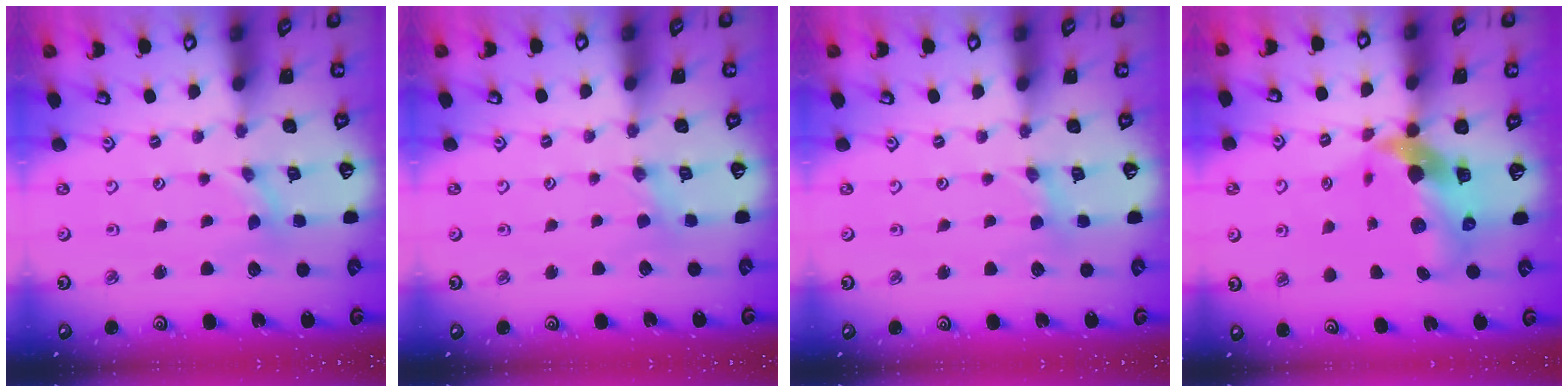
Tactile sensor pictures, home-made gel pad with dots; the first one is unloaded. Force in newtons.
{"total": 1.5, "press": 1.4, "slide": 0.2}
{"total": 1.7, "press": 1.7, "slide": 0.2}
{"total": 11.0, "press": 10.8, "slide": 1.6}